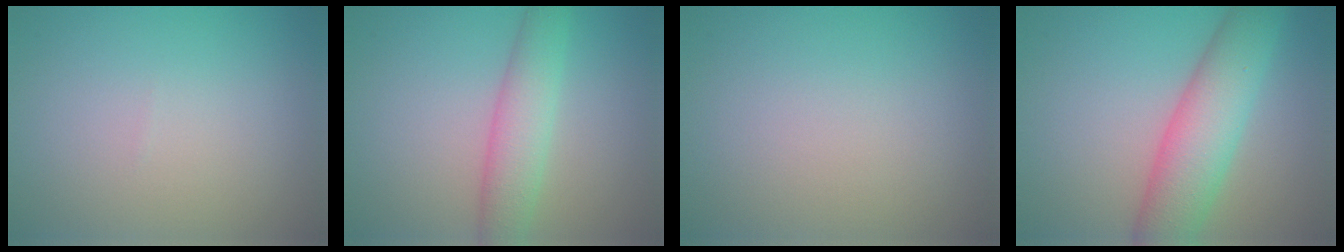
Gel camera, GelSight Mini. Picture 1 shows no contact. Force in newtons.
{"total": 4.1, "press": 4.1, "slide": 0.1}
{"total": 0.0}
{"total": 6.8, "press": 6.8, "slide": 0.5}